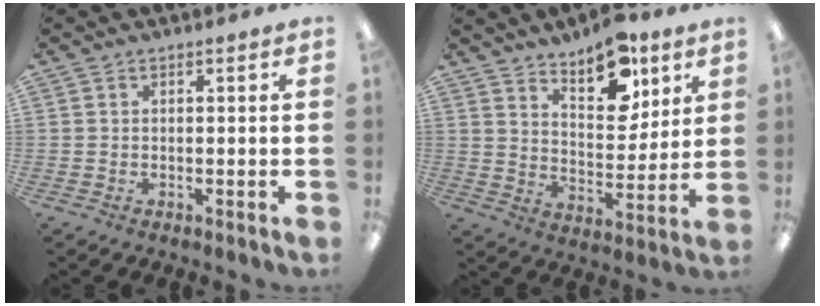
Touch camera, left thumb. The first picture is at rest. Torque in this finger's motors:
{"motor_torque": [0.32, 0.33, 0.34, 0.14, 0.07]}